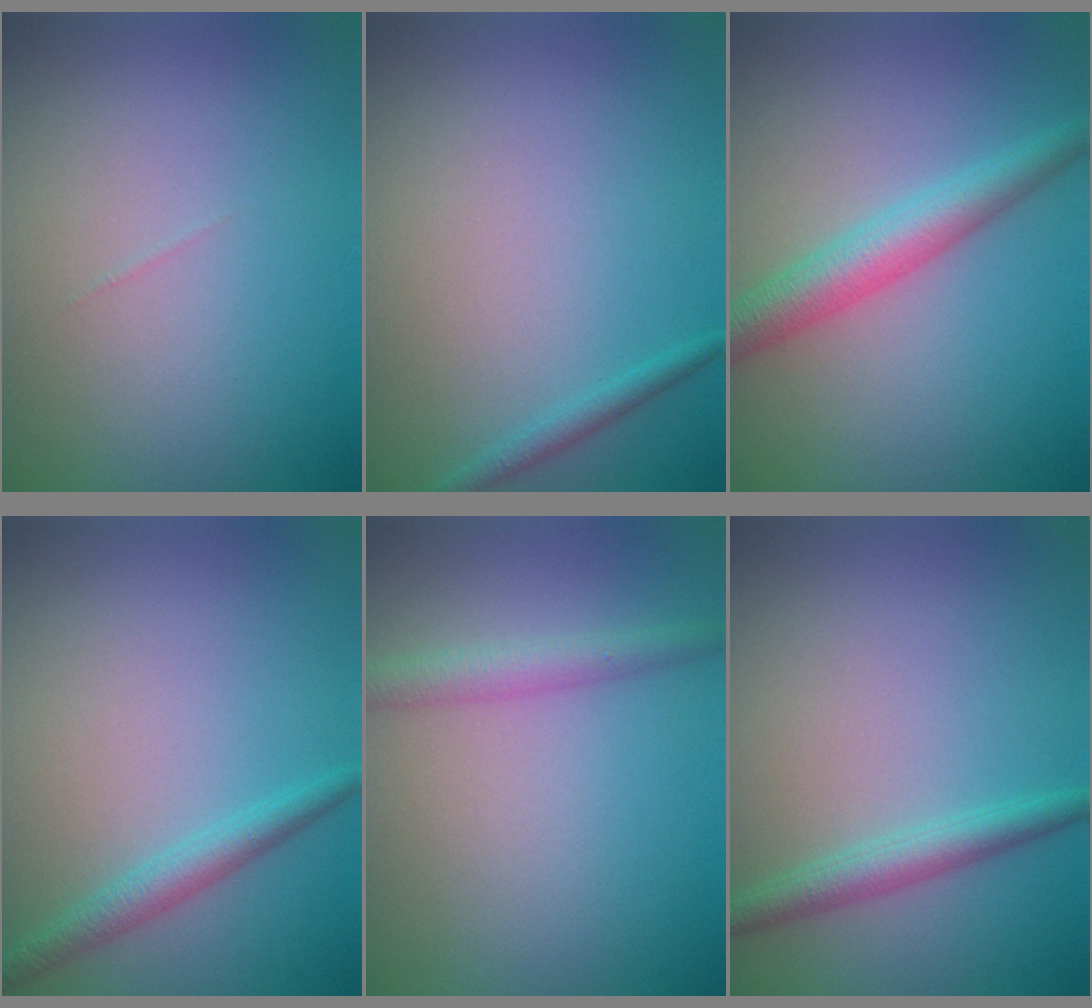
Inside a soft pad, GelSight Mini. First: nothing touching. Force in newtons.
{"total": 1.1, "press": 1.1, "slide": 0.1}
{"total": 4.4, "press": 4.4, "slide": 0.1}
{"total": 2.2, "press": 2.2, "slide": 0.0}
{"total": 2.5, "press": 2.5, "slide": 0.1}
{"total": 2.5, "press": 2.5, "slide": 0.1}